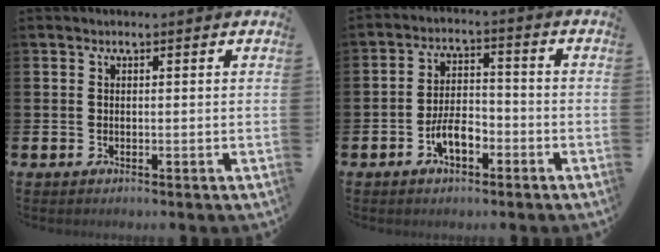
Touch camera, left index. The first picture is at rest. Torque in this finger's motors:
{"motor_torque": [0.79, 0.20, 0.52, 0.16]}